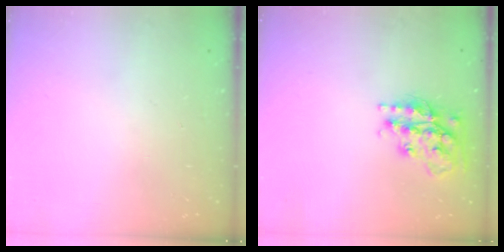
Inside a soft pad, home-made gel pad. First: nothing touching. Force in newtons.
{"total": 18.7, "press": 18.6, "slide": 1.5}